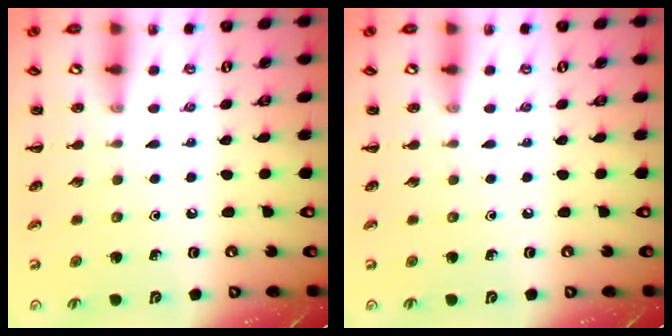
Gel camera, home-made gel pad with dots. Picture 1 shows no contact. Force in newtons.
{"total": 0.0}